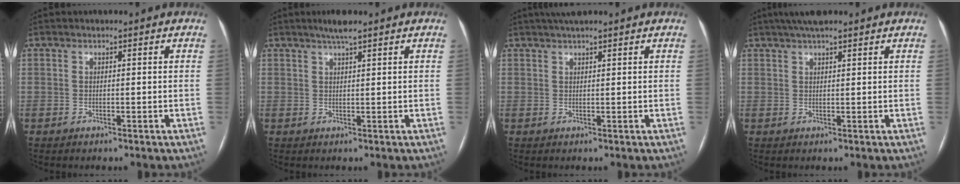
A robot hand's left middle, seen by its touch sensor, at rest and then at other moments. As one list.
[{"total": 2.7, "force": [2.0, 0.0, 1.8], "torque": [-0.039, 0.006, 0.038]}, {"total": 3.9, "force": [3.1, 0.2, 2.2], "torque": [-0.033, 0.026, 0.054]}, {"total": 5.4, "force": [4.3, 0.8, 3.2], "torque": [-0.052, 0.029, 0.072]}]